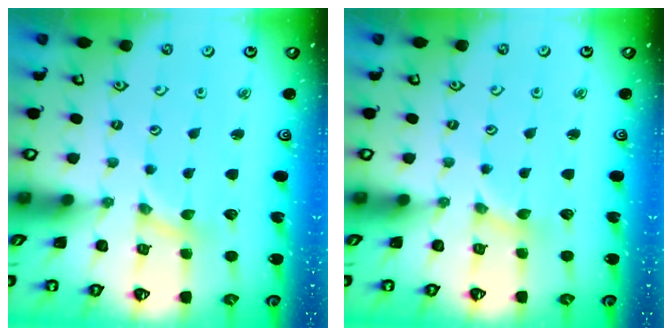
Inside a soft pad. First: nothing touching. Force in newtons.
{"total": 0.7, "press": 0.7, "slide": 0.1}